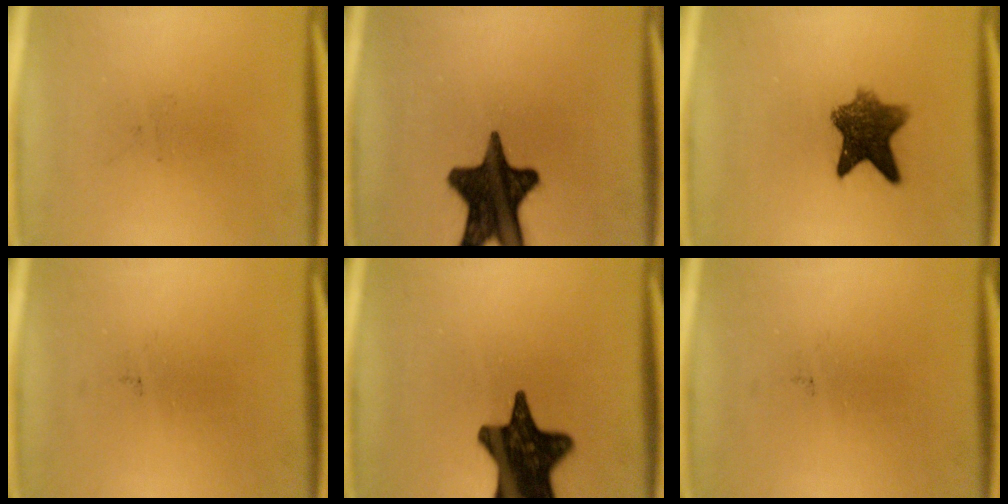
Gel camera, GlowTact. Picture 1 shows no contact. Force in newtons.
{"total": 17.1}
{"total": 8.3}
{"total": 0.0}
{"total": 16.6}
{"total": 0.0}